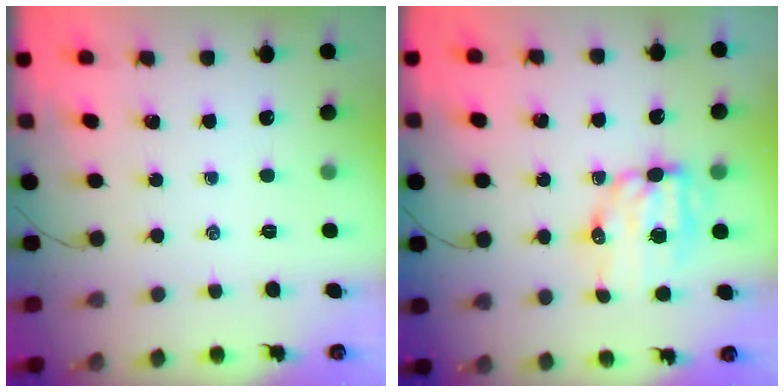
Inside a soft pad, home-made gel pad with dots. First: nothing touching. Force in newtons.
{"total": 9.4, "press": 9.2, "slide": 1.9}